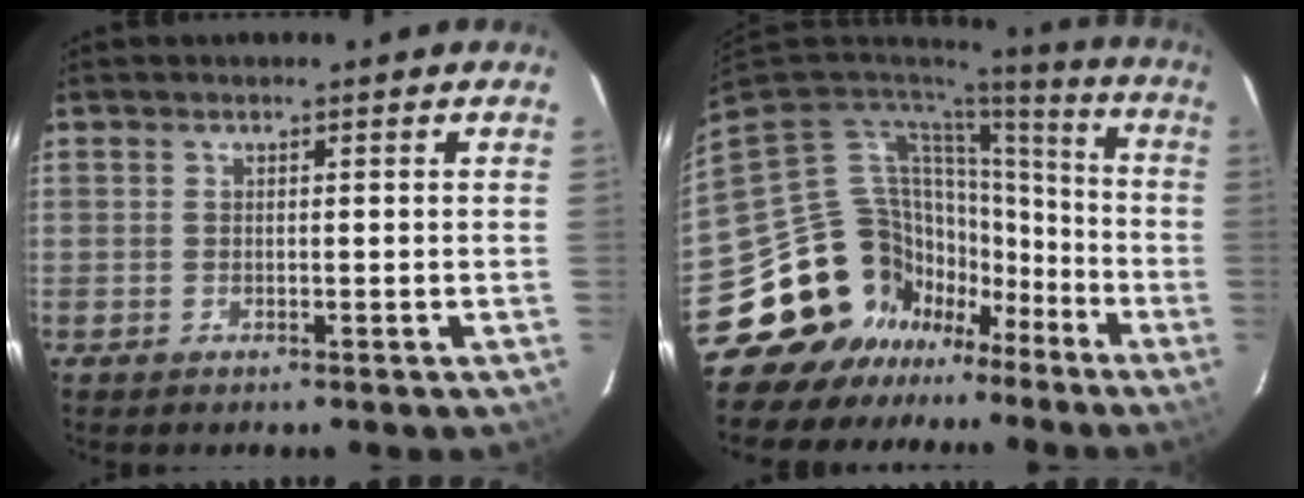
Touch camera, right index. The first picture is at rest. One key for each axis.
{"total": 17.9, "fx": -11.5, "fy": 13.6, "fz": 1.8, "tx": -0.059, "ty": 0.064, "tz": -0.187}